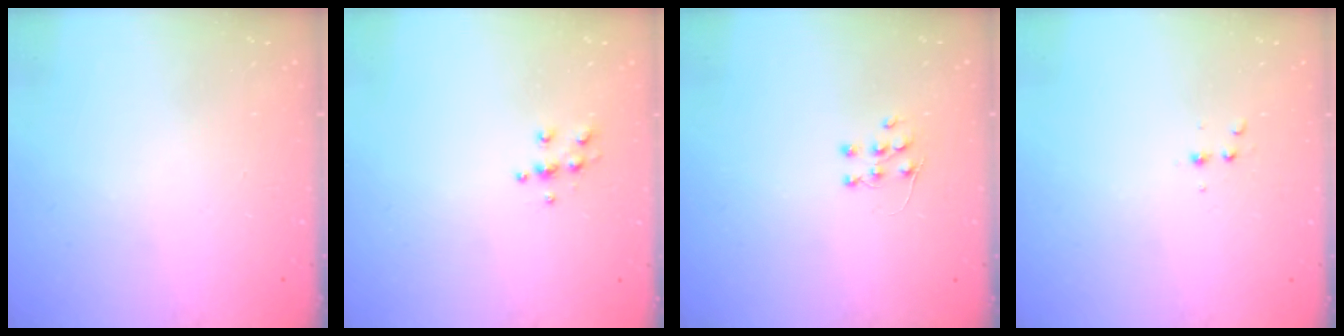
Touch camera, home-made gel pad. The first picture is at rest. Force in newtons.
{"total": 5.6, "press": 5.6, "slide": 0.6}
{"total": 5.7, "press": 5.6, "slide": 0.4}
{"total": 2.9, "press": 2.7, "slide": 1.1}